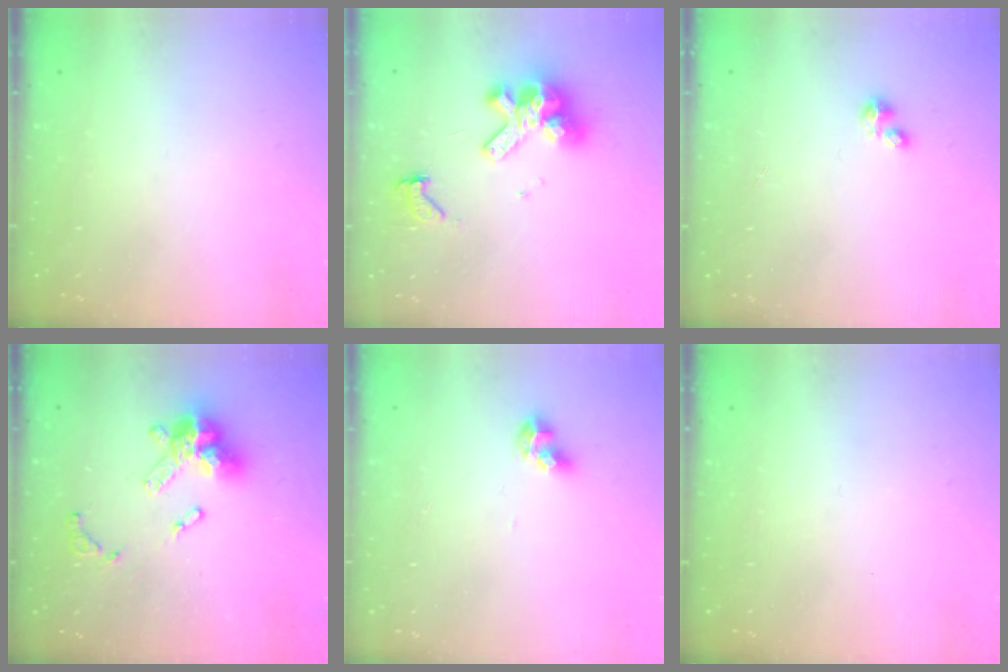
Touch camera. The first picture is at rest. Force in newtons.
{"total": 11.4, "press": 11.4, "slide": 1.4}
{"total": 0.9, "press": 0.9, "slide": 0.1}
{"total": 14.7, "press": 14.6, "slide": 1.6}
{"total": 5.4, "press": 5.3, "slide": 1.1}
{"total": 0.0}